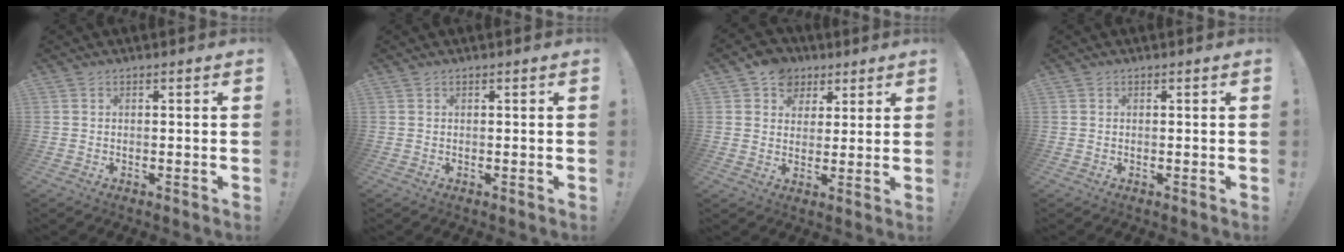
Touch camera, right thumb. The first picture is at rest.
{"total": 0.0}
{"total": 8.3, "force": [4.1, 6.9, 2.2], "torque": [-0.027, -0.022, 0.081]}
{"total": 0.0}